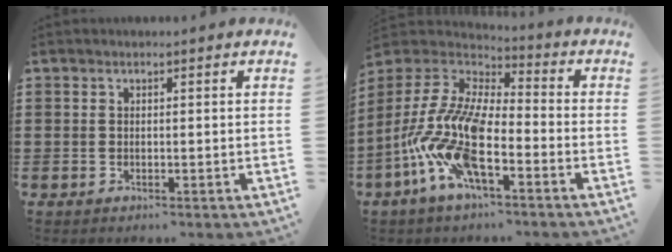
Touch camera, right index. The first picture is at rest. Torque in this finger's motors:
{"motor_torque": [2.14, 0.00, 1.05, 0.21]}